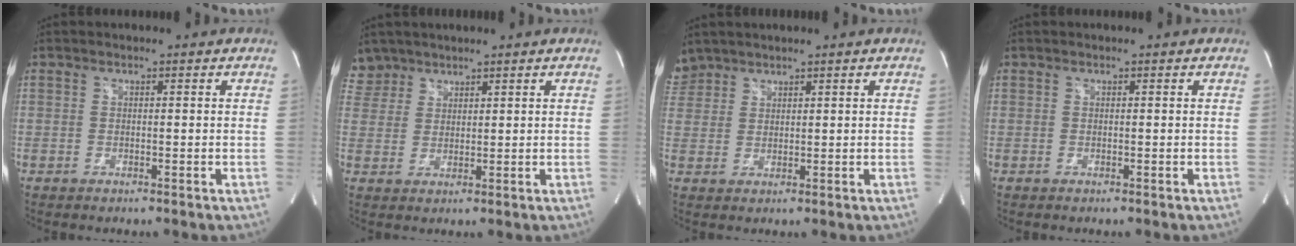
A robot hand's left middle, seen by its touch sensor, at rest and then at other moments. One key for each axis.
{"total": 3.9, "fx": 3.3, "fy": 2.0, "fz": -0.5, "tx": 0.015, "ty": 0.008, "tz": 0.067}
{"total": 3.8, "fx": 3.4, "fy": 1.8, "fz": 0.0, "tx": -0.003, "ty": 0.017, "tz": 0.074}
{"total": 0.0}